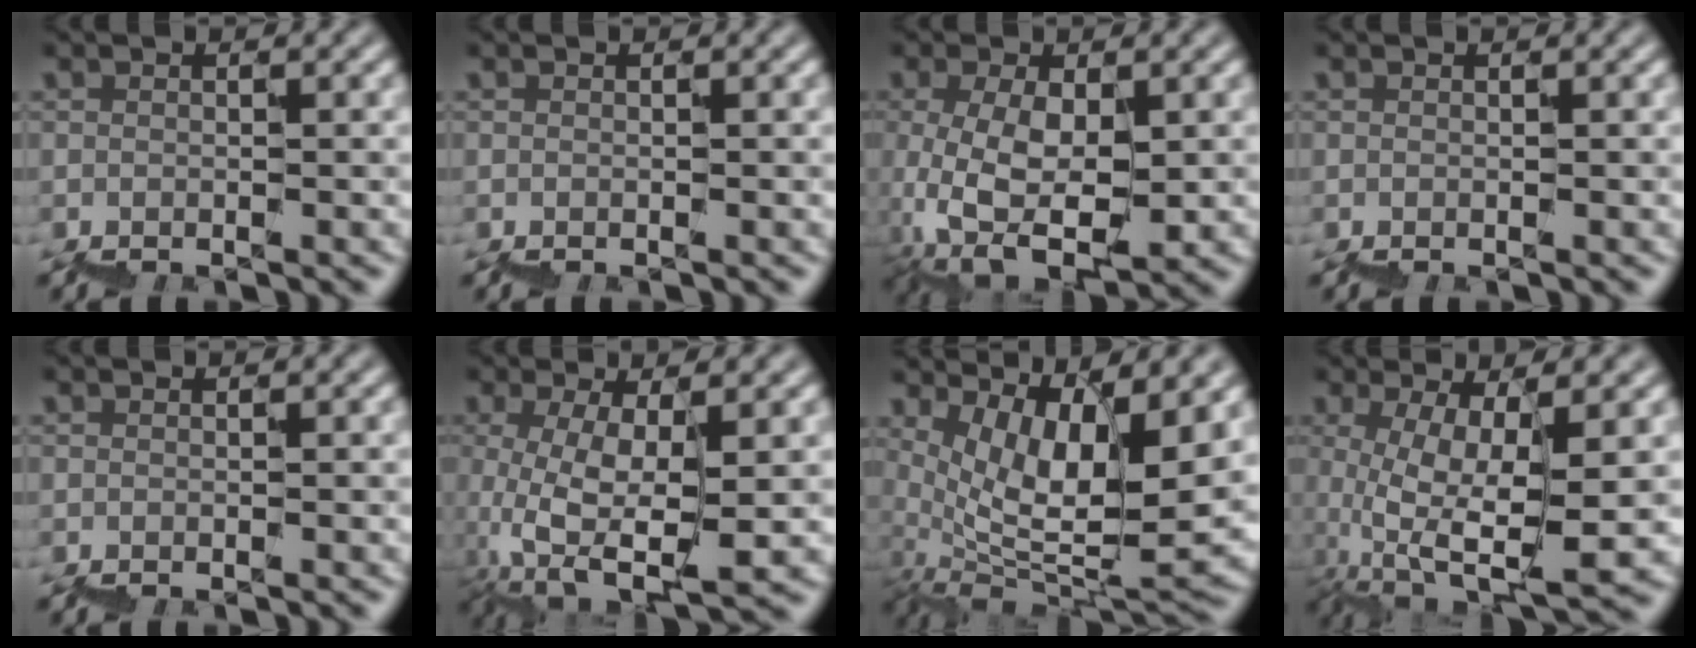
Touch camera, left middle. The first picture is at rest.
{"total": 0.0}
{"total": 6.3, "force": [0.9, 3.4, 5.2], "torque": [-0.112, -0.010, 0.026]}
{"total": 0.0}
{"total": 0.0}
{"total": 5.8, "force": [1.7, 1.9, 5.2], "torque": [-0.100, -0.003, 0.039]}
{"total": 9.3, "force": [4.6, 2.7, 7.5], "torque": [-0.126, -0.013, 0.097]}
{"total": 7.2, "force": [3.2, 1.9, 6.1], "torque": [-0.118, -0.007, 0.071]}